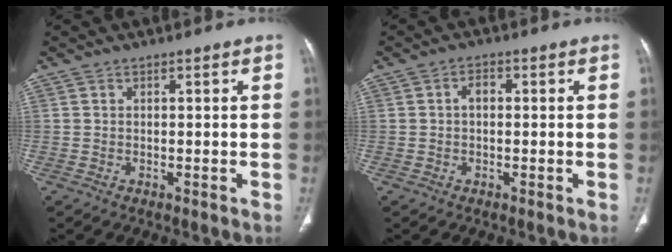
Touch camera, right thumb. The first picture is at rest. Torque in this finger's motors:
{"motor_torque": [1.40, 1.38, 0.59, -0.52, 0.00]}